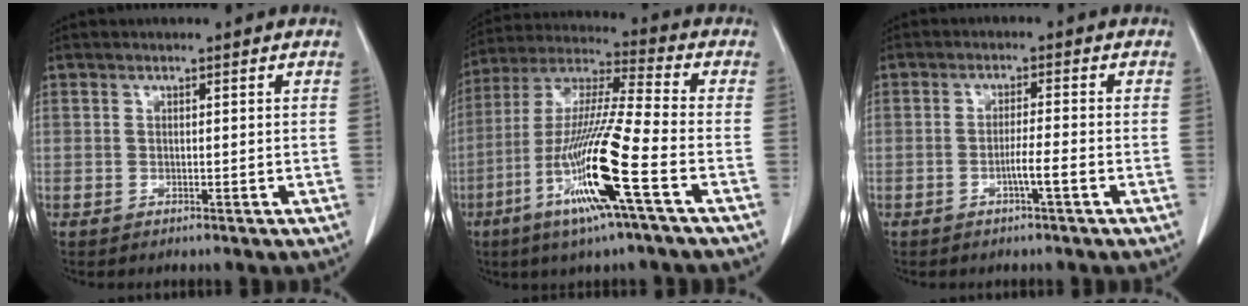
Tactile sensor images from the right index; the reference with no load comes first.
{"total": 16.7, "force": [-6.5, -0.5, 15.4], "torque": [-0.312, -0.019, -0.127]}
{"total": 3.0, "force": [-1.3, -0.4, 2.7], "torque": [-0.043, 0.000, -0.024]}